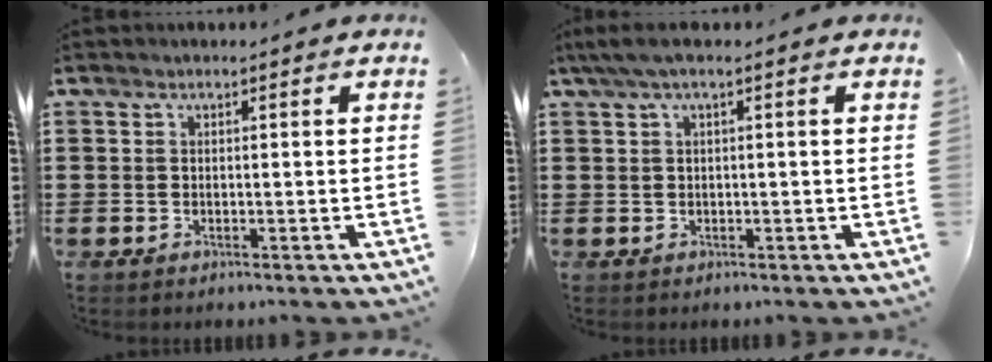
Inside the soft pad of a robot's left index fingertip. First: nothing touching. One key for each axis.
{"total": 2.0, "fx": -0.1, "fy": 0.2, "fz": 2.0, "tx": -0.041, "ty": -0.004, "tz": -0.005}